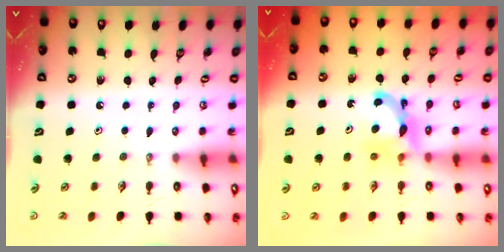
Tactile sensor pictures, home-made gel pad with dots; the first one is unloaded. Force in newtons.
{"total": 8.0, "press": 8.0, "slide": 0.2}